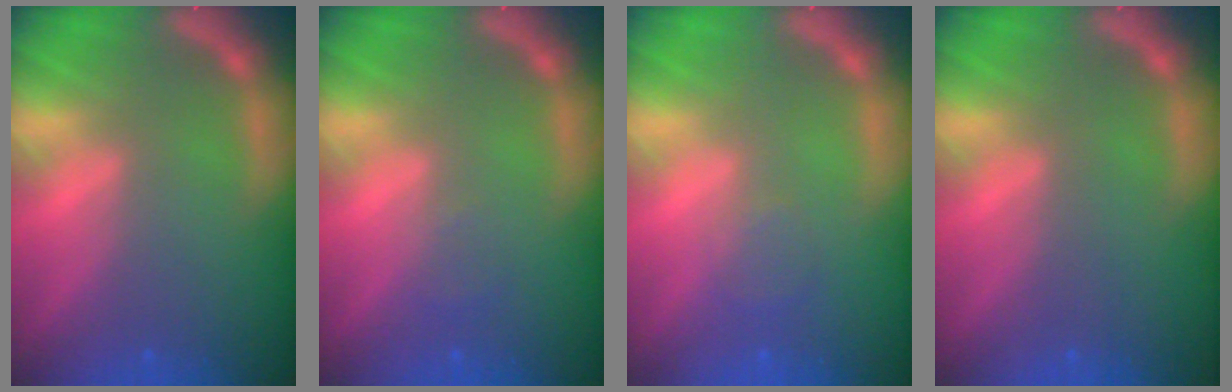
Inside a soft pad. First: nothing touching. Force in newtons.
{"total": 0.9}
{"total": 1.5}
{"total": 0.0}